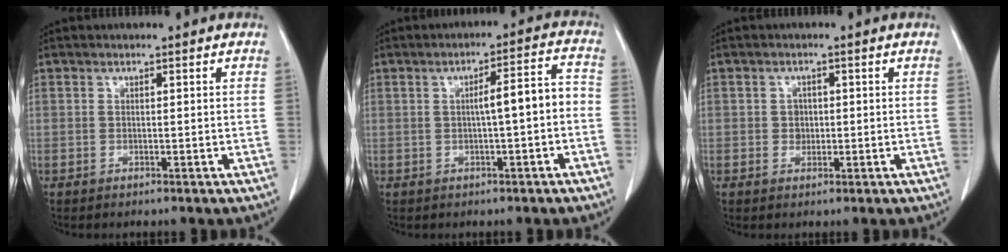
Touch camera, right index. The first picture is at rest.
{"total": 5.7, "force": [-0.6, 0.8, 5.6], "torque": [-0.081, 0.024, -0.006]}
{"total": 1.7, "force": [0.0, 1.6, 0.7], "torque": [-0.009, 0.003, 0.001]}